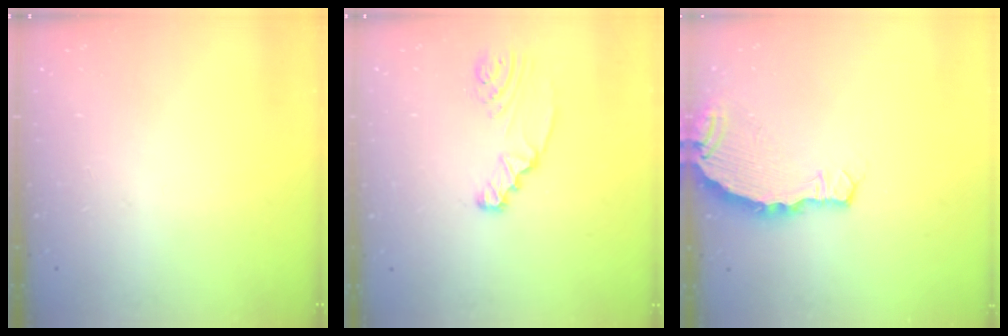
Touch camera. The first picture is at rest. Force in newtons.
{"total": 3.0, "press": 3.0, "slide": 0.4}
{"total": 4.1, "press": 4.1, "slide": 0.4}